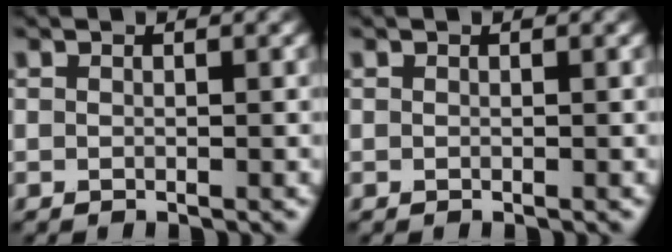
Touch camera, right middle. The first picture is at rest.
{"total": 0.0}